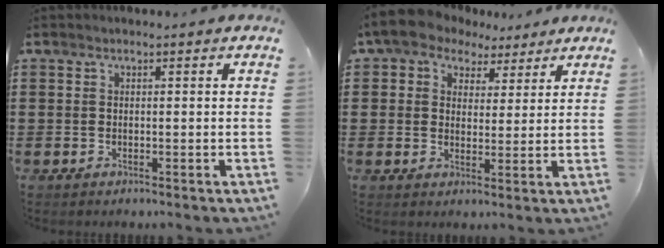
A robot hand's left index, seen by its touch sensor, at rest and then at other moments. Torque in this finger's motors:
{"motor_torque": [2.14, 0.00, 0.71, 0.14]}